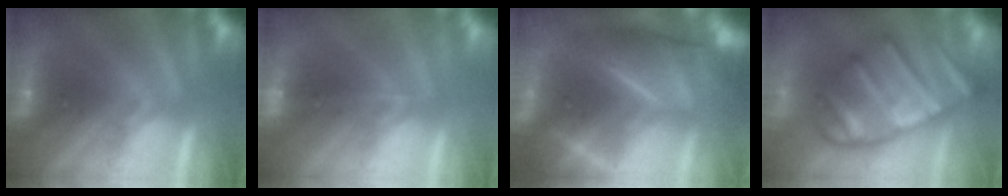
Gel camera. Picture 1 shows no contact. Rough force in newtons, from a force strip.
{"total": 1.3}
{"total": 7.4}
{"total": 7.2}